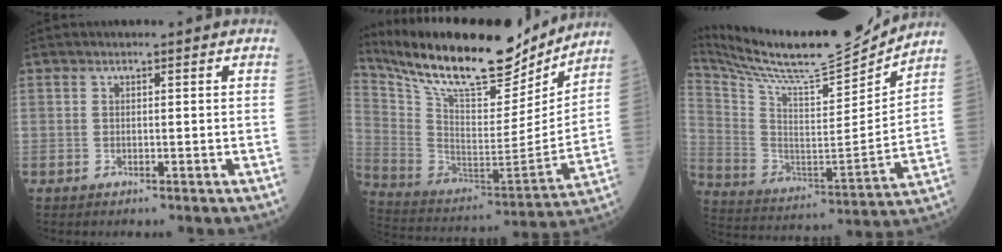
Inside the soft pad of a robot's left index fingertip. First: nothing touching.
{"total": 24.8, "force": [21.2, 5.9, 11.4], "torque": [-0.220, -0.014, 0.344]}
{"total": 21.6, "force": [20.0, 1.0, 8.0], "torque": [-0.174, -0.044, 0.331]}